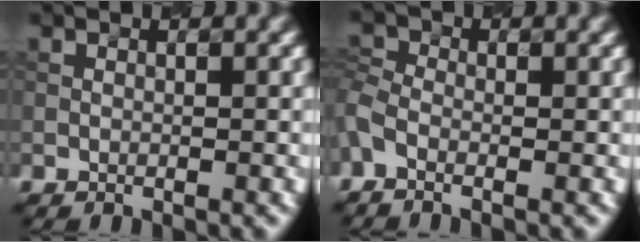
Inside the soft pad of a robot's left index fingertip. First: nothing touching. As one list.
[{"total": 1.9, "force": [-0.9, 1.3, 1.2], "torque": [-0.037, 0.000, -0.032]}]